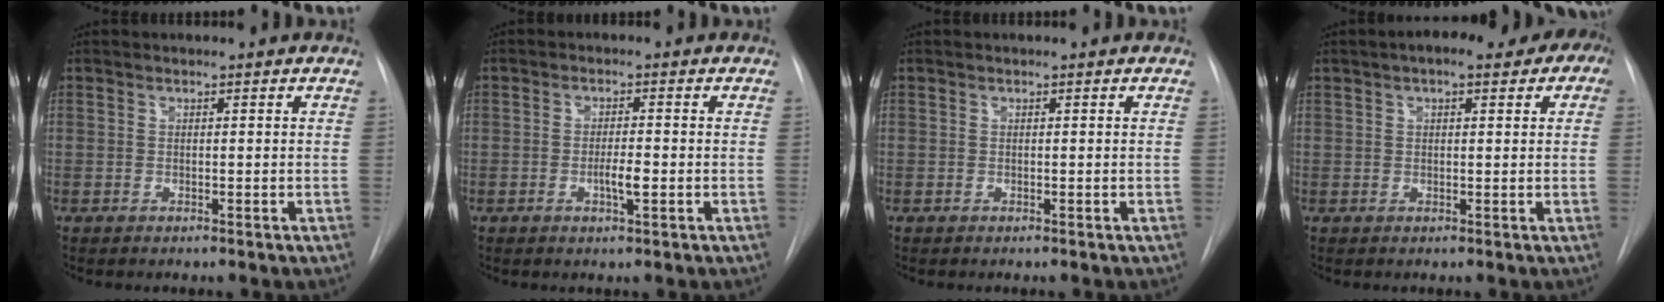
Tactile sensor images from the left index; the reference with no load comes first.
{"total": 2.8, "force": [-0.8, 0.4, 2.7], "torque": [-0.050, -0.002, -0.013]}
{"total": 0.0}
{"total": 10.3, "force": [5.3, 3.8, 7.9], "torque": [-0.090, 0.038, 0.062]}